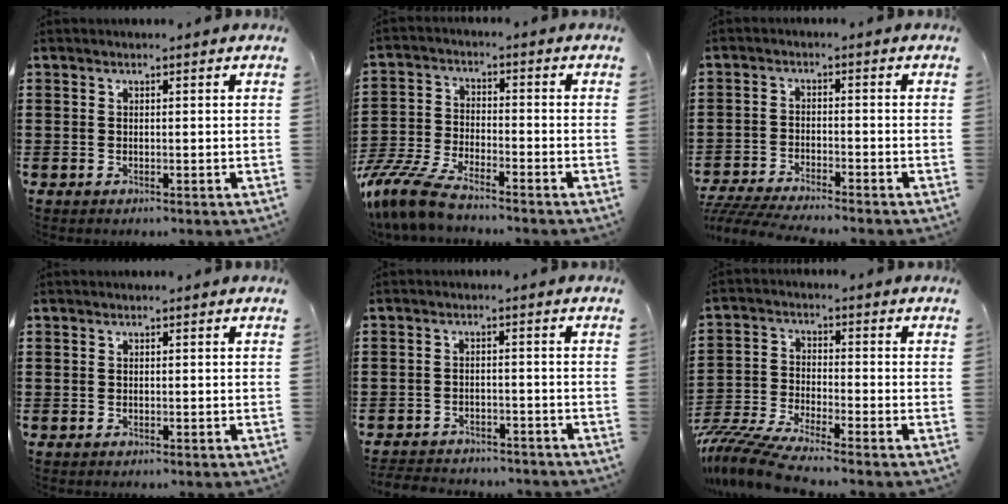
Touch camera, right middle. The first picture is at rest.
{"total": 8.2, "force": [-7.3, 1.2, 3.6], "torque": [-0.102, -0.002, -0.151]}
{"total": 4.1, "force": [-4.0, -0.1, 1.0], "torque": [-0.030, -0.010, -0.086]}
{"total": 0.0}
{"total": 3.1, "force": [-3.1, 0.5, -0.1], "torque": [-0.005, 0.000, -0.067]}
{"total": 6.6, "force": [-6.1, -0.1, 2.3], "torque": [-0.067, -0.016, -0.127]}